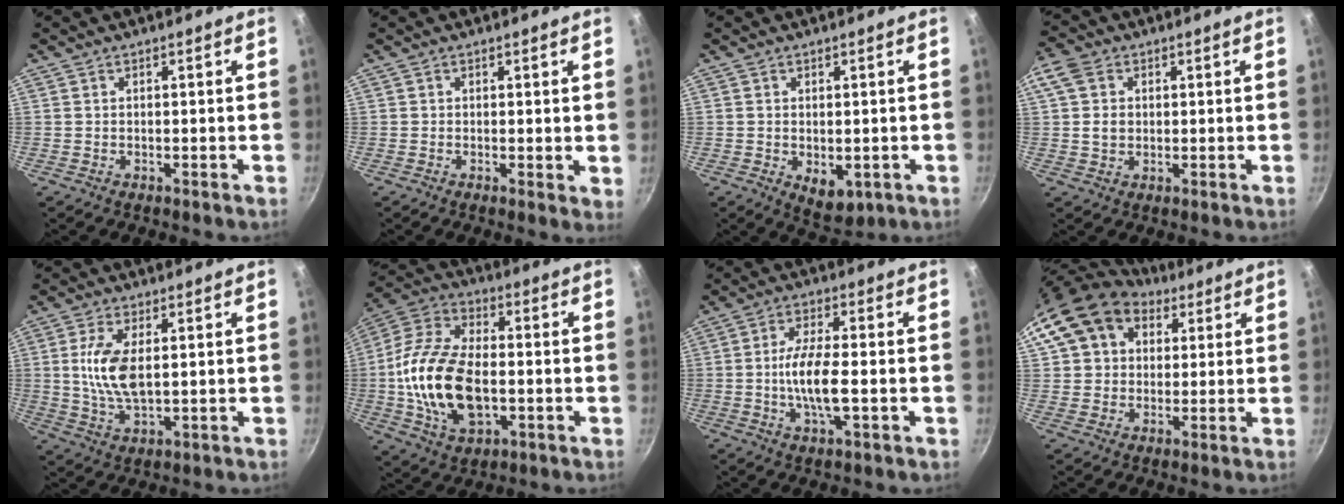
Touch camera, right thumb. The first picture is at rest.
{"total": 2.0, "force": [0.4, 0.9, 1.8], "torque": [-0.023, -0.003, 0.004]}
{"total": 5.8, "force": [-1.1, 3.6, 4.3], "torque": [-0.054, -0.010, -0.006]}
{"total": 6.2, "force": [1.1, 5.0, 3.6], "torque": [-0.058, 0.000, 0.011]}
{"total": 9.1, "force": [1.3, 4.3, 7.9], "torque": [-0.155, -0.004, 0.027]}
{"total": 20.2, "force": [-2.0, 11.7, 16.3], "torque": [-0.306, 0.025, -0.043]}
{"total": 9.0, "force": [-1.3, 2.7, 8.5], "torque": [-0.166, 0.011, -0.032]}
{"total": 13.0, "force": [6.8, 9.4, 5.9], "torque": [-0.079, -0.002, 0.111]}